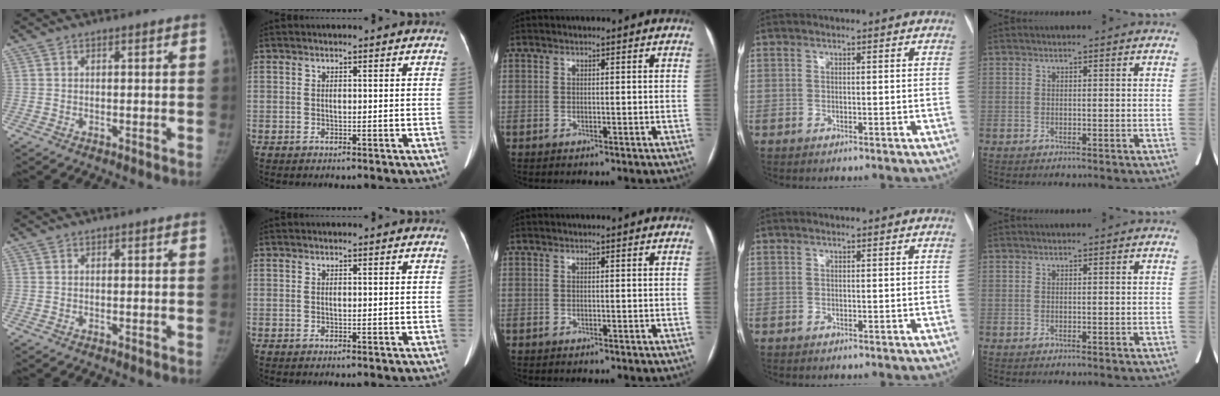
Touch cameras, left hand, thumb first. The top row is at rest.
{}